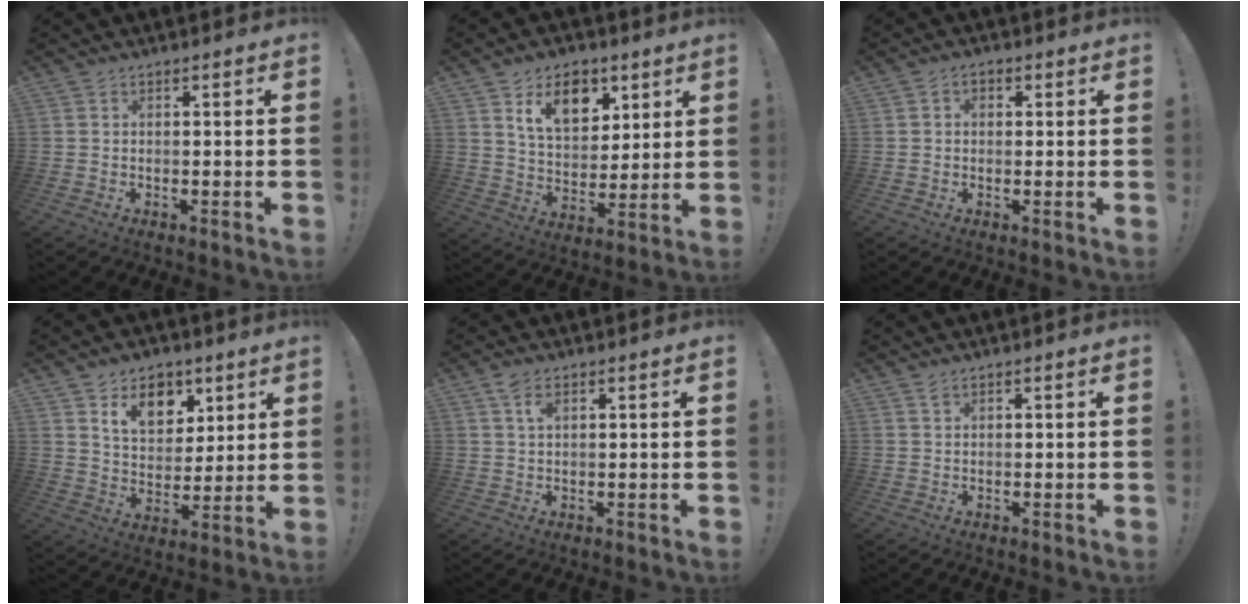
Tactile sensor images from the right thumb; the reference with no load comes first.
{"total": 13.8, "force": [7.6, 9.4, 6.8], "torque": [-0.101, -0.033, 0.142]}
{"total": 2.0, "force": [-0.2, 1.6, 1.3], "torque": [-0.022, 0.007, -0.003]}
{"total": 12.6, "force": [7.4, 8.7, 5.2], "torque": [-0.073, -0.041, 0.141]}
{"total": 3.6, "force": [2.1, 1.5, 2.6], "torque": [-0.040, -0.007, 0.034]}
{"total": 1.2, "force": [1.0, 0.4, 0.5], "torque": [-0.004, -0.003, 0.017]}